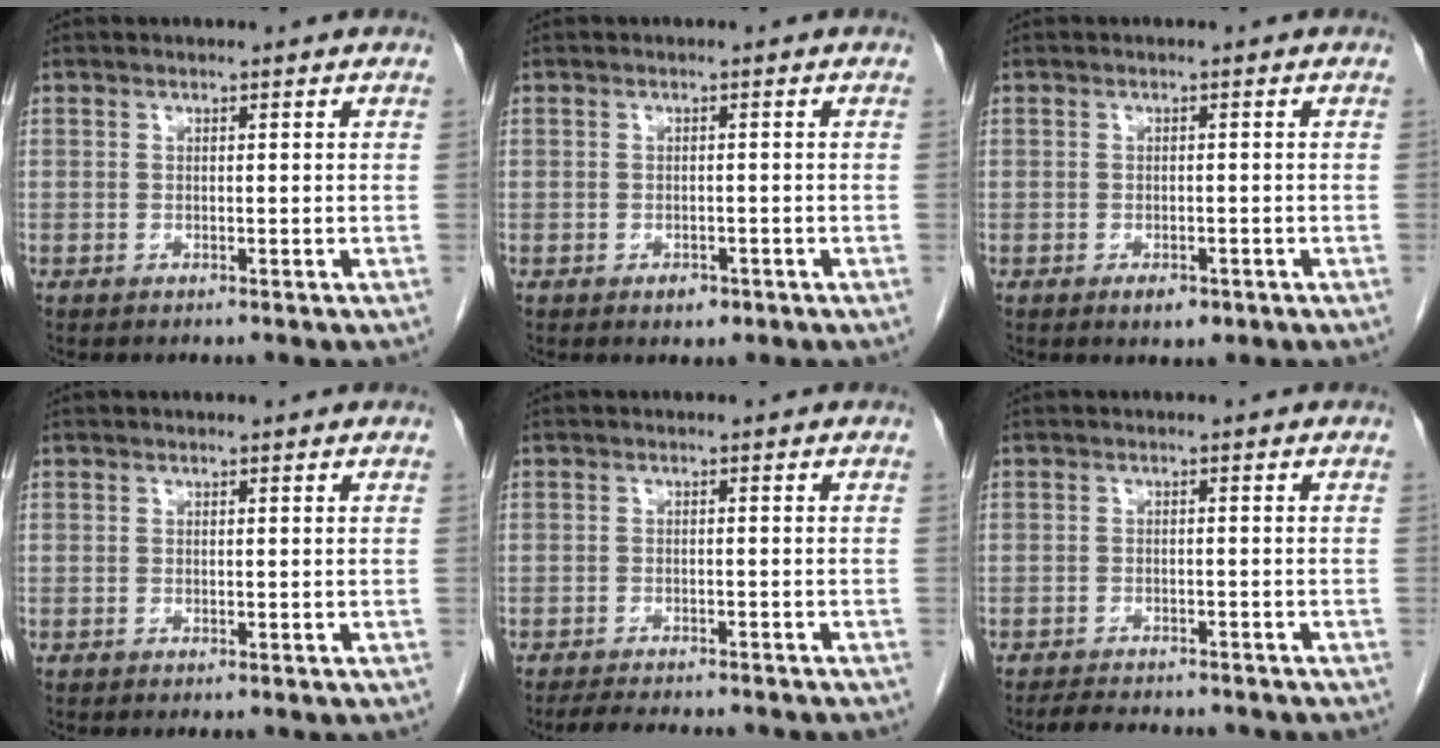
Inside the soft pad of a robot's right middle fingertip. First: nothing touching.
{"total": 1.7, "force": [-1.0, 1.1, 0.9], "torque": [-0.010, 0.003, -0.008]}
{"total": 2.3, "force": [-1.4, 1.1, 1.6], "torque": [-0.022, 0.001, -0.012]}
{"total": 0.0}
{"total": 9.4, "force": [-8.5, 1.7, 3.7], "torque": [-0.055, -0.011, -0.113]}
{"total": 8.4, "force": [-7.6, 1.9, 3.1], "torque": [-0.048, -0.006, -0.102]}